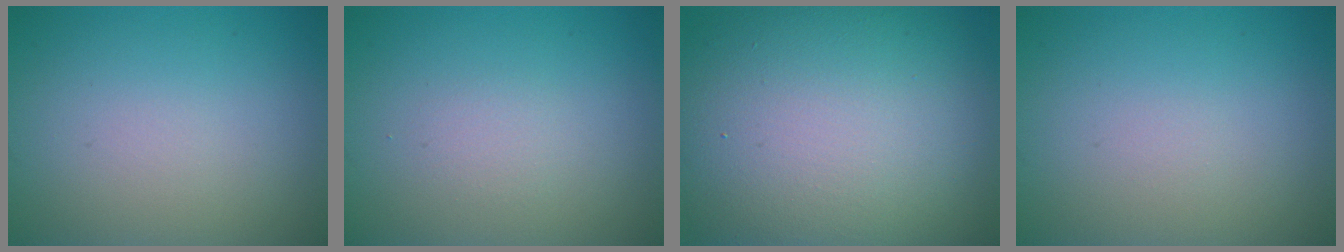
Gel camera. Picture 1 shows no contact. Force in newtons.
{"total": 2.6, "press": 2.6, "slide": 0.3}
{"total": 16.3, "press": 16.2, "slide": 1.1}
{"total": 0.0}